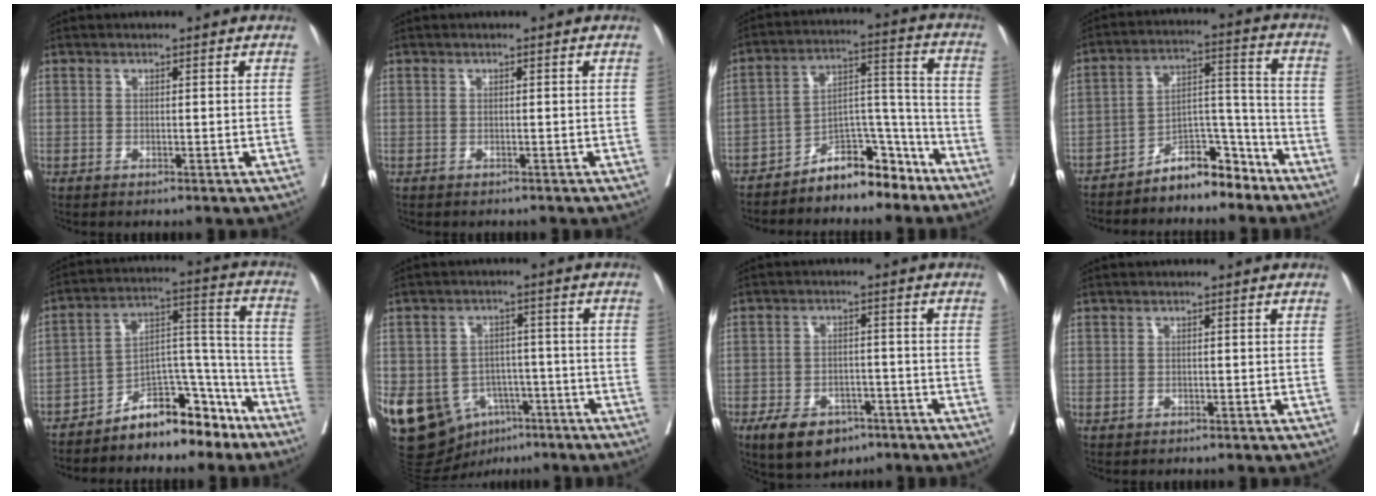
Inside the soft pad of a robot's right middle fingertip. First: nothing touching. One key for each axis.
{"total": 1.1, "fx": -0.9, "fy": 0.6, "fz": 0.1, "tx": -0.009, "ty": 0.003, "tz": -0.015}
{"total": 10.3, "fx": -8.5, "fy": 3.9, "fz": 4.4, "tx": -0.065, "ty": 0.047, "tz": -0.145}
{"total": 9.3, "fx": -7.8, "fy": 3.3, "fz": 3.9, "tx": -0.060, "ty": 0.041, "tz": -0.134}
{"total": 12.0, "fx": -9.6, "fy": 4.7, "fz": 5.5, "tx": -0.079, "ty": 0.051, "tz": -0.159}
{"total": 15.3, "fx": -7.2, "fy": 11.2, "fz": 7.5, "tx": -0.148, "ty": 0.012, "tz": -0.103}
{"total": 8.8, "fx": -5.6, "fy": 5.1, "fz": 4.6, "tx": -0.076, "ty": 0.004, "tz": -0.083}
{"total": 0.5, "fx": -0.2, "fy": 0.5, "fz": 0.2, "tx": -0.006, "ty": 0.000, "tz": 0.000}